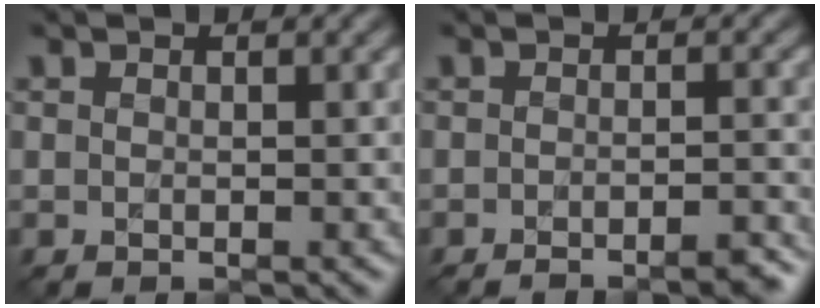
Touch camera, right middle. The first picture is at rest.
{"total": 3.2, "force": [-2.6, 0.6, 1.8], "torque": [-0.024, 0.004, -0.038]}